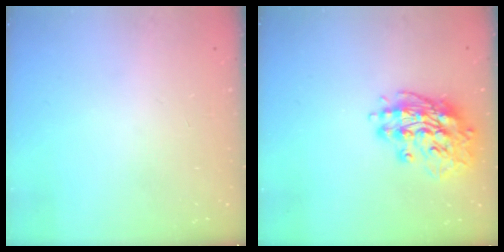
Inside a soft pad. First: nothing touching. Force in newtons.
{"total": 15.4, "press": 15.2, "slide": 2.6}